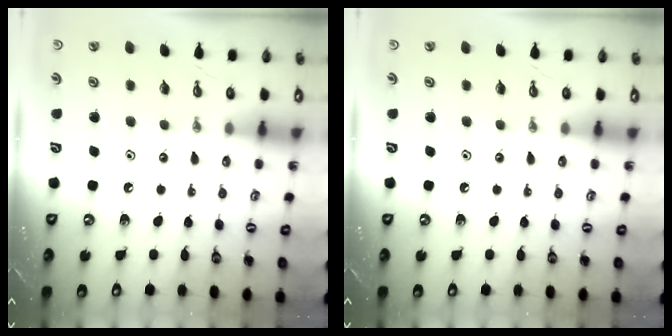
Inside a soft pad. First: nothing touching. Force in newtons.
{"total": 0.0}